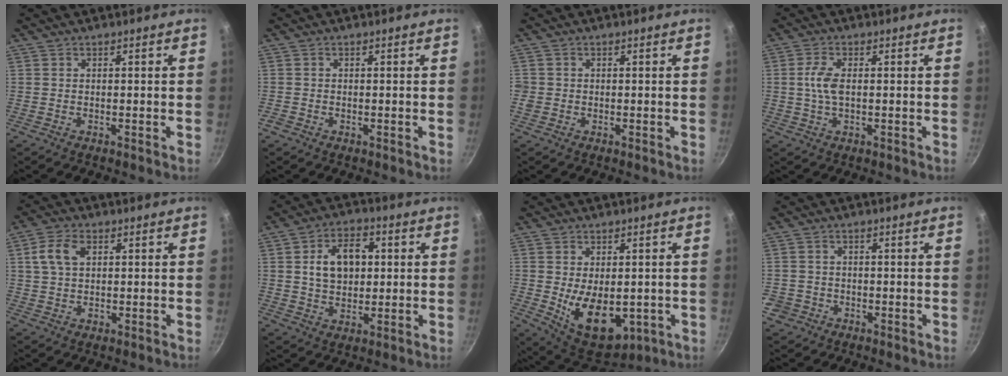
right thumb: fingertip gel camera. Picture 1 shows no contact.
{"total": 0.9, "force": [-0.5, 0.7, 0.3], "torque": [-0.003, 0.001, -0.012]}
{"total": 1.8, "force": [-0.3, 1.7, 0.4], "torque": [-0.002, 0.005, -0.007]}
{"total": 4.4, "force": [0.2, 2.1, 3.9], "torque": [-0.092, 0.003, 0.002]}
{"total": 6.1, "force": [1.7, 4.0, 4.2], "torque": [-0.081, 0.006, 0.033]}
{"total": 10.2, "force": [1.8, 6.8, 7.3], "torque": [-0.100, 0.004, 0.031]}
{"total": 12.7, "force": [-2.4, 7.5, 10.0], "torque": [-0.134, -0.013, -0.013]}
{"total": 2.9, "force": [-1.2, 2.6, 0.1], "torque": [0.014, 0.011, -0.024]}